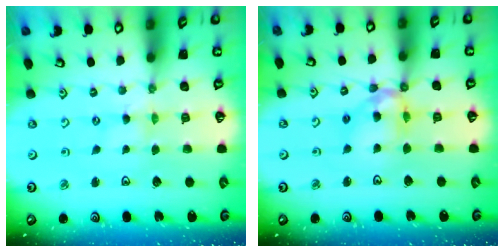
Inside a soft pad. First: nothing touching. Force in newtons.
{"total": 11.5, "press": 11.4, "slide": 1.1}